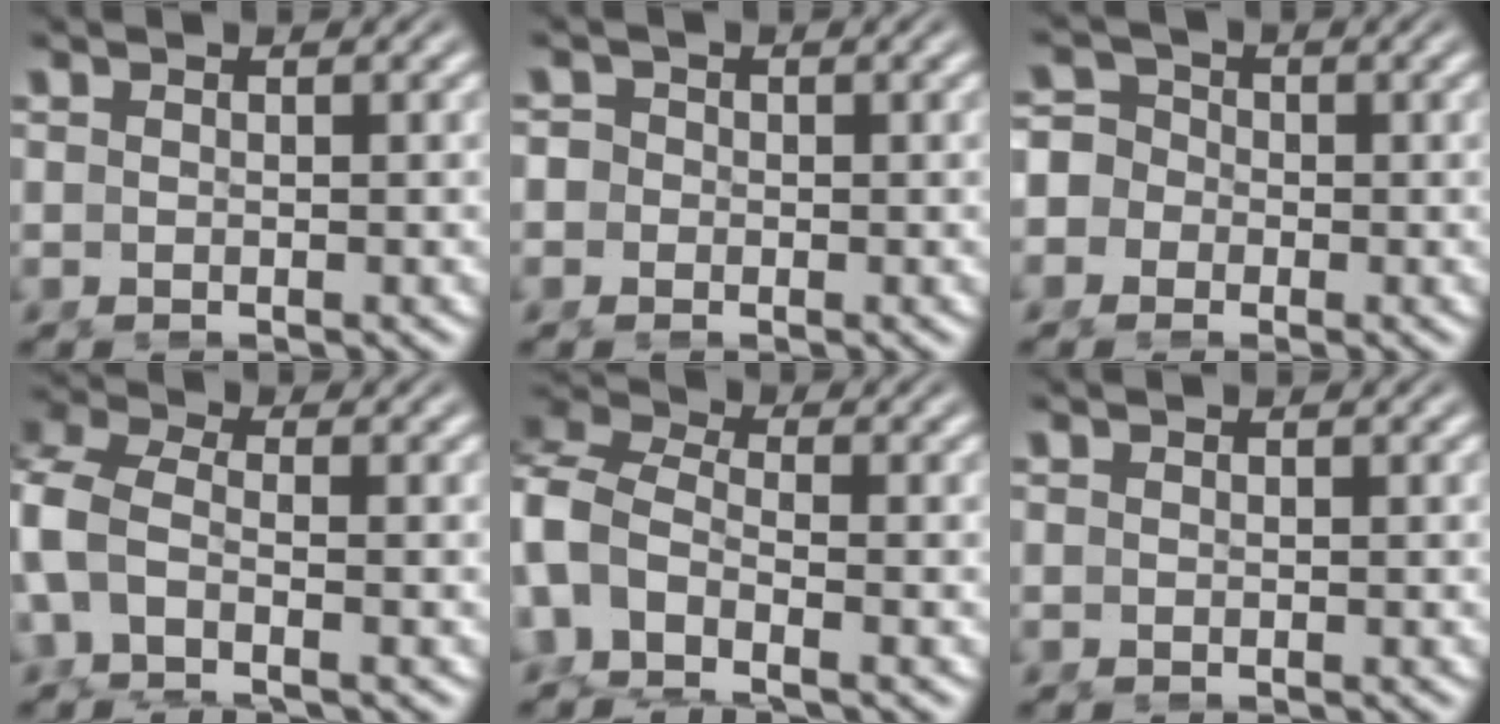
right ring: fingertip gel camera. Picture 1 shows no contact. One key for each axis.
{"total": 2.5, "fx": -0.5, "fy": 2.4, "fz": 0.5, "tx": -0.020, "ty": -0.004, "tz": -0.013}
{"total": 6.5, "fx": -1.1, "fy": 6.2, "fz": 1.9, "tx": -0.053, "ty": -0.017, "tz": -0.024}
{"total": 5.4, "fx": -0.7, "fy": 3.7, "fz": 3.9, "tx": -0.120, "ty": -0.026, "tz": -0.003}
{"total": 9.2, "fx": -0.9, "fy": 7.7, "fz": 4.9, "tx": -0.137, "ty": -0.019, "tz": -0.023}
{"total": 0.0}